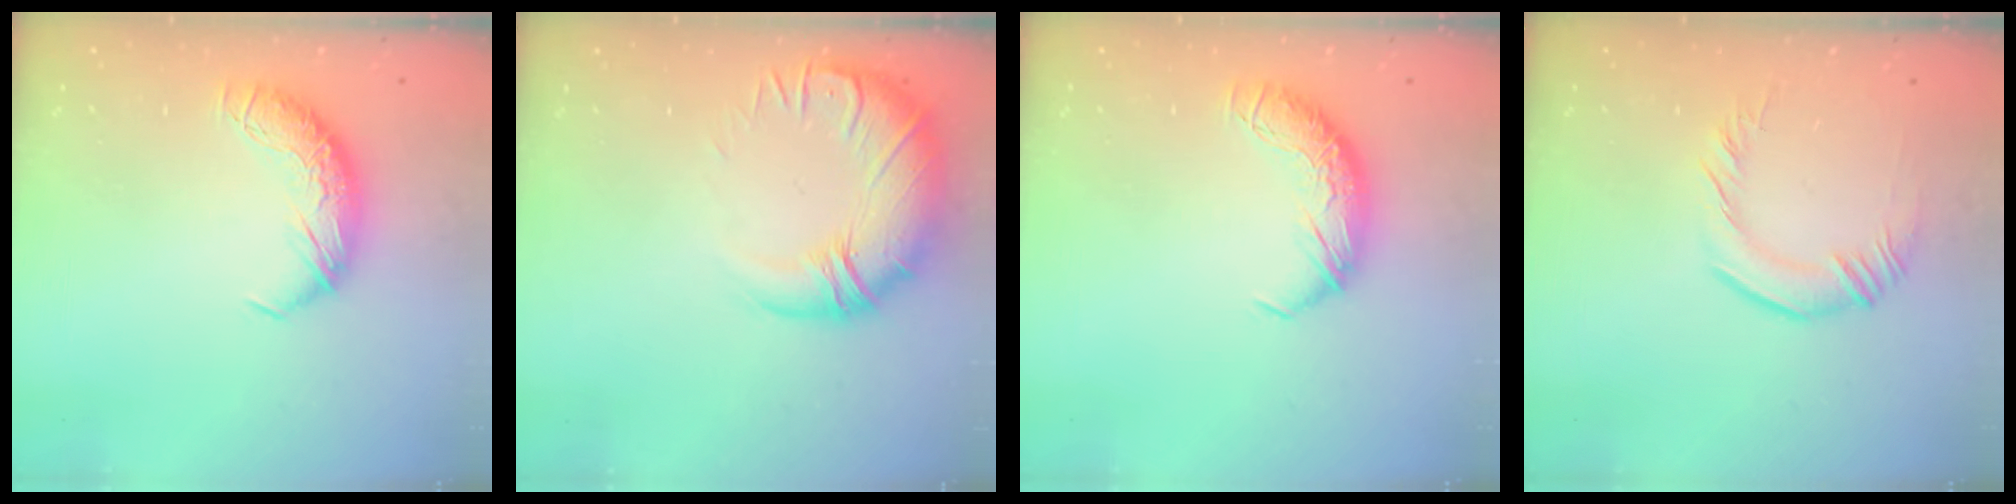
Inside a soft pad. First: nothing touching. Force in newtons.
{"total": 3.2, "press": 1.0, "slide": 3.0}
{"total": 0.0}
{"total": 1.2, "press": 0.8, "slide": 0.9}